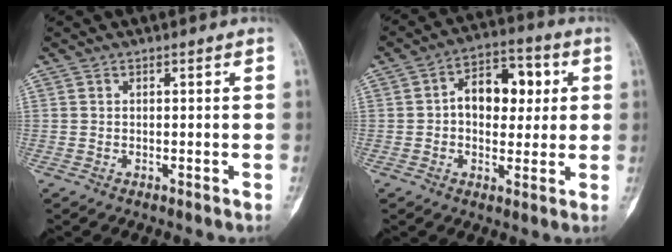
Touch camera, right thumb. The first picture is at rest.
{"total": 11.5, "force": [1.7, 7.5, 8.5], "torque": [-0.089, 0.019, 0.021]}